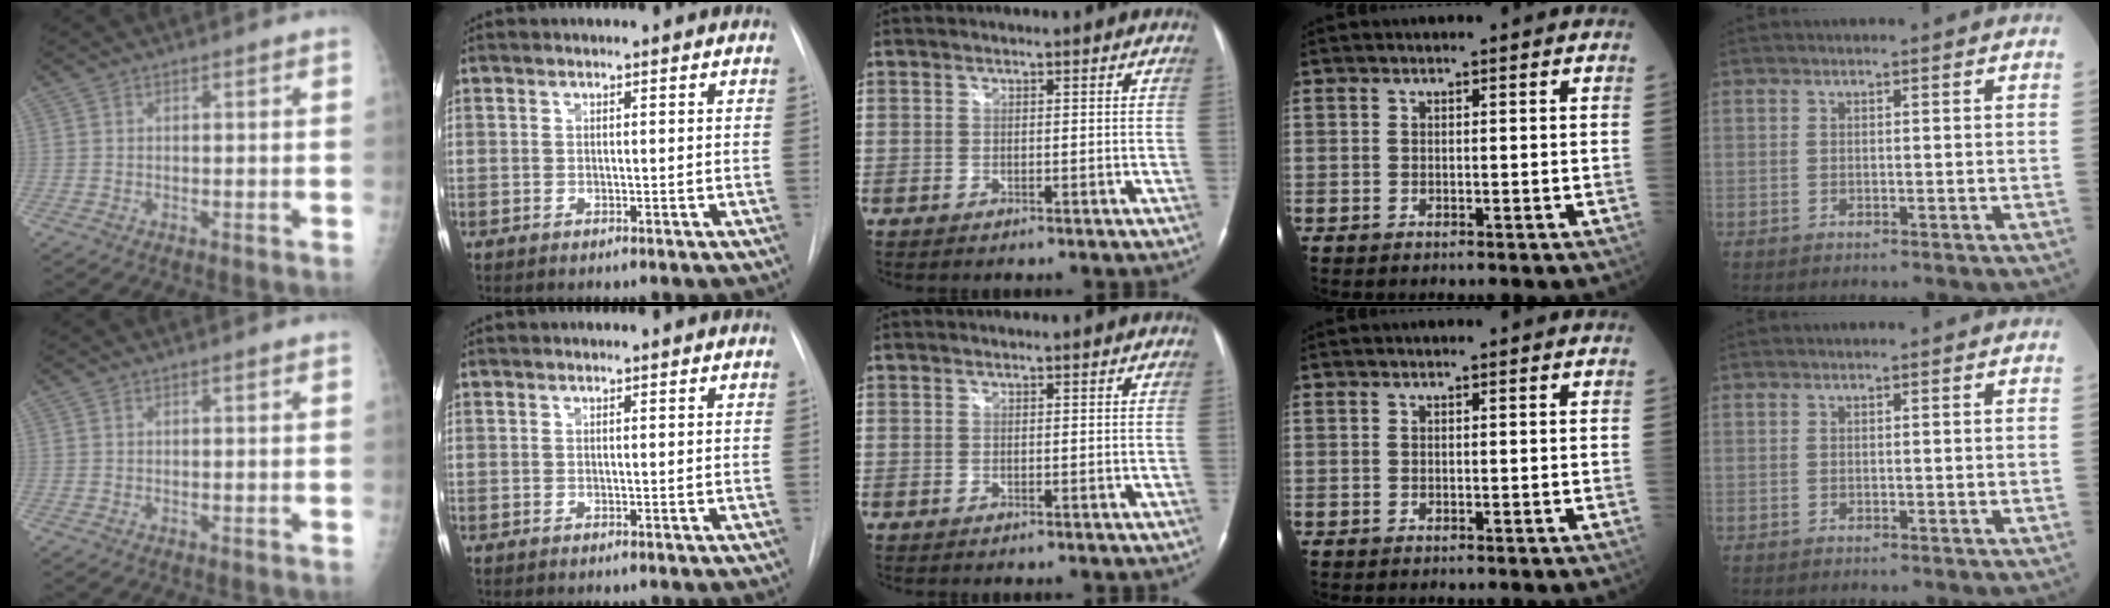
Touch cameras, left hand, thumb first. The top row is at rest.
{}